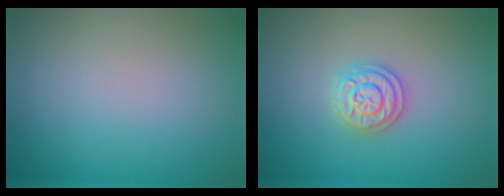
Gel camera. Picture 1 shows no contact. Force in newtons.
{"total": 2.3, "press": 2.3, "slide": 0.5}